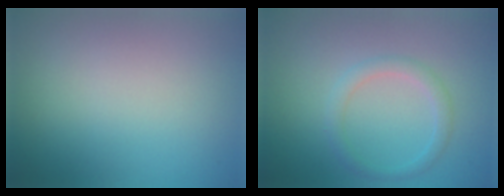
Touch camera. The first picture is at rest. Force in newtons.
{"total": 1.7, "press": 1.7, "slide": 0.0}